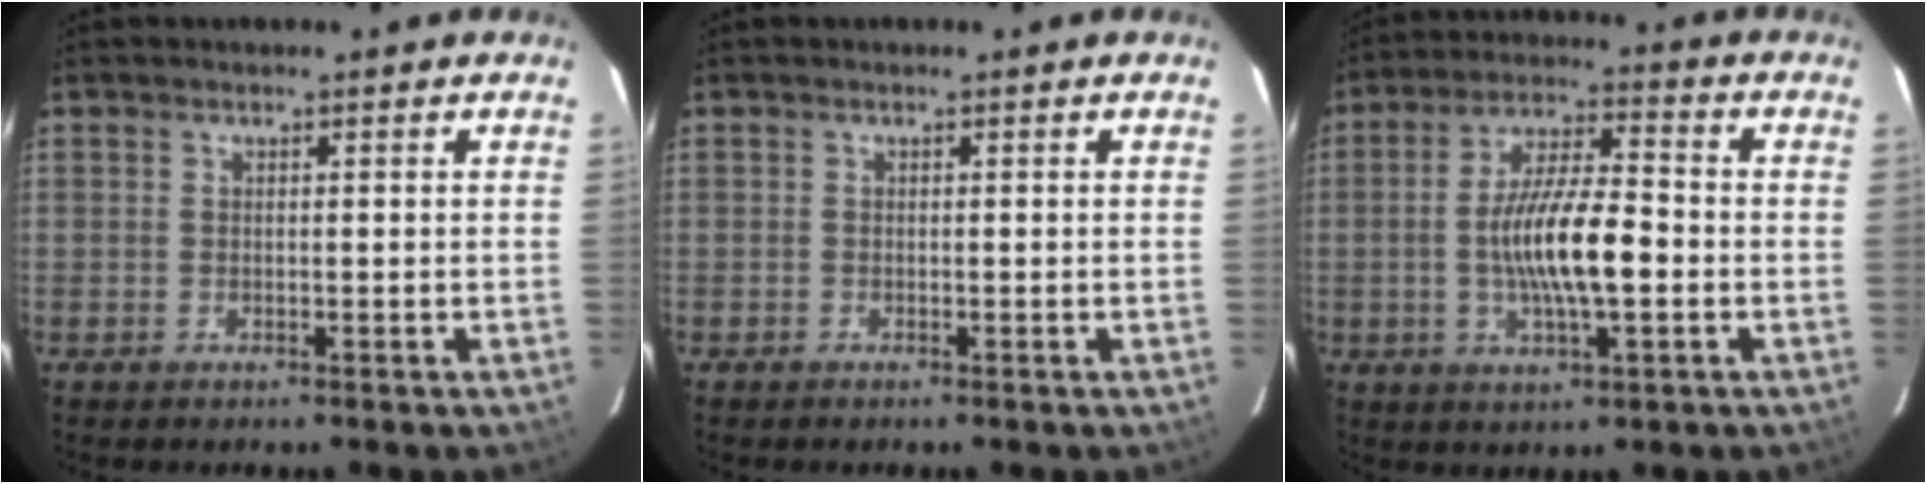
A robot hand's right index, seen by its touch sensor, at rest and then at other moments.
{"total": 0.0}
{"total": 12.2, "force": [-2.1, 3.1, 11.6], "torque": [-0.218, 0.000, -0.036]}